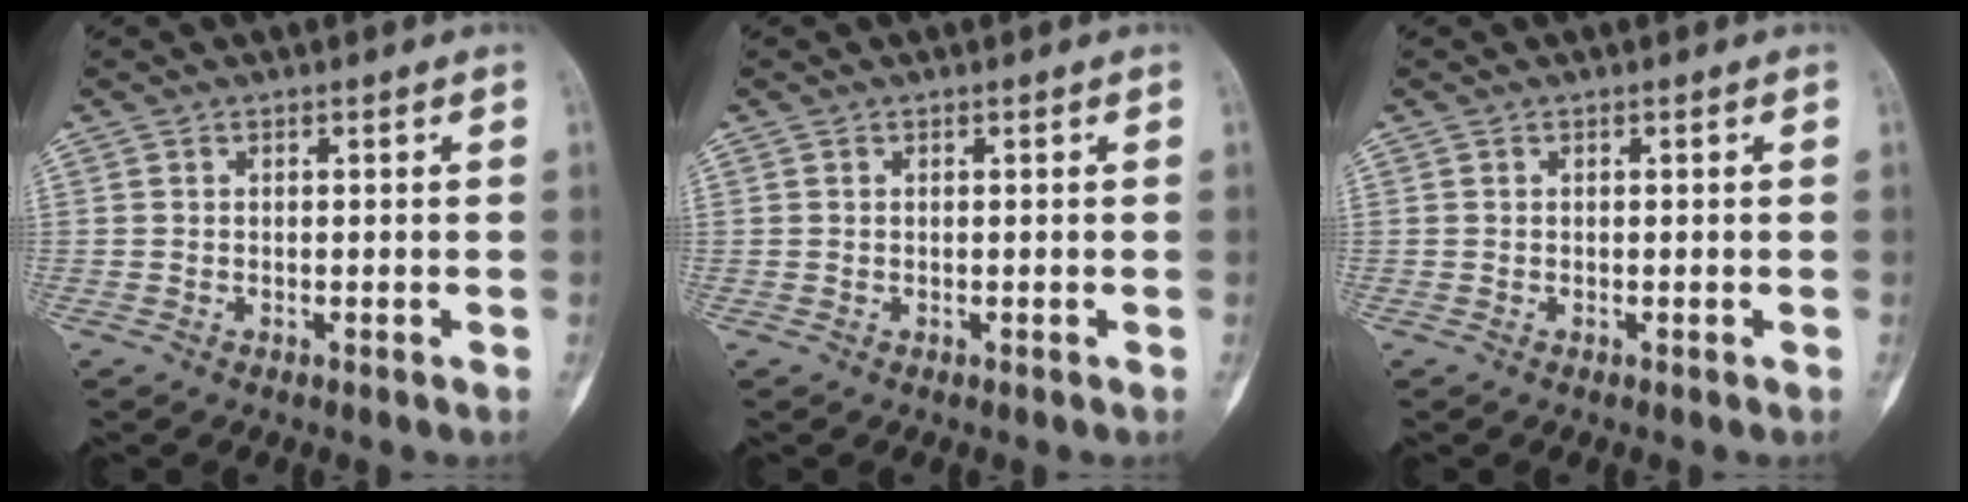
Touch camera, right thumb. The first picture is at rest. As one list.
[{"total": 0.0}, {"total": 0.0}]